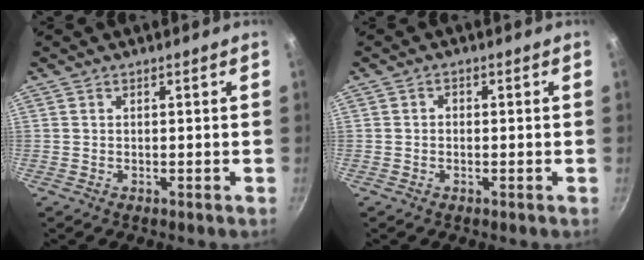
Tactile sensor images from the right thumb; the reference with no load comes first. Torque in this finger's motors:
{"motor_torque": [-0.42, -0.36, -0.06, 0.10, -0.01]}